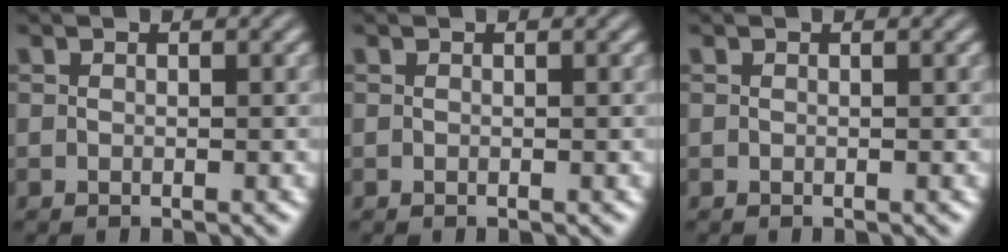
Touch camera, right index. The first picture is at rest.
{"total": 0.0}
{"total": 0.0}